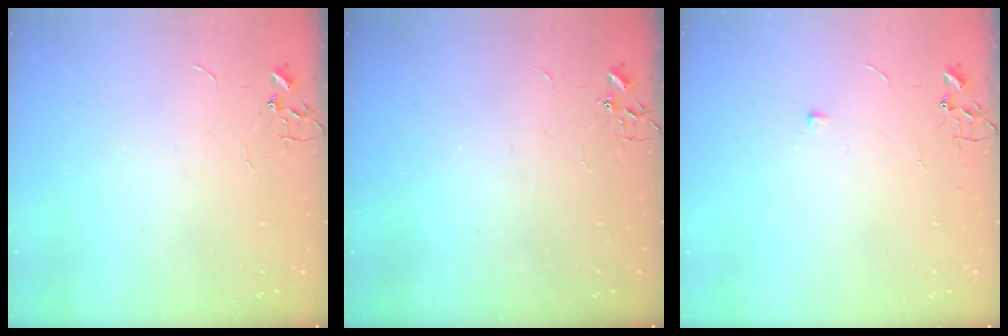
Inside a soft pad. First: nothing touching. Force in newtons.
{"total": 2.1, "press": 2.1, "slide": 0.4}
{"total": 5.6, "press": 5.6, "slide": 0.5}